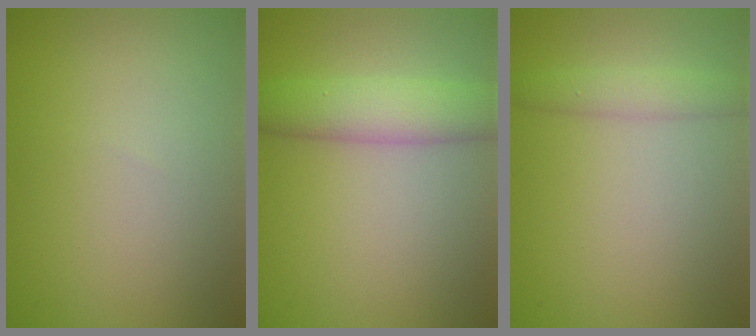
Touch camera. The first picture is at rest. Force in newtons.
{"total": 4.5, "press": 4.5, "slide": 0.1}
{"total": 2.0, "press": 2.0, "slide": 0.0}